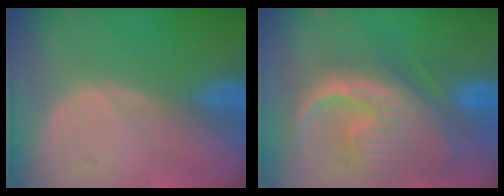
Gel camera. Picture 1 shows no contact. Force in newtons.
{"total": 13.1, "press": 11.2, "slide": 6.7}